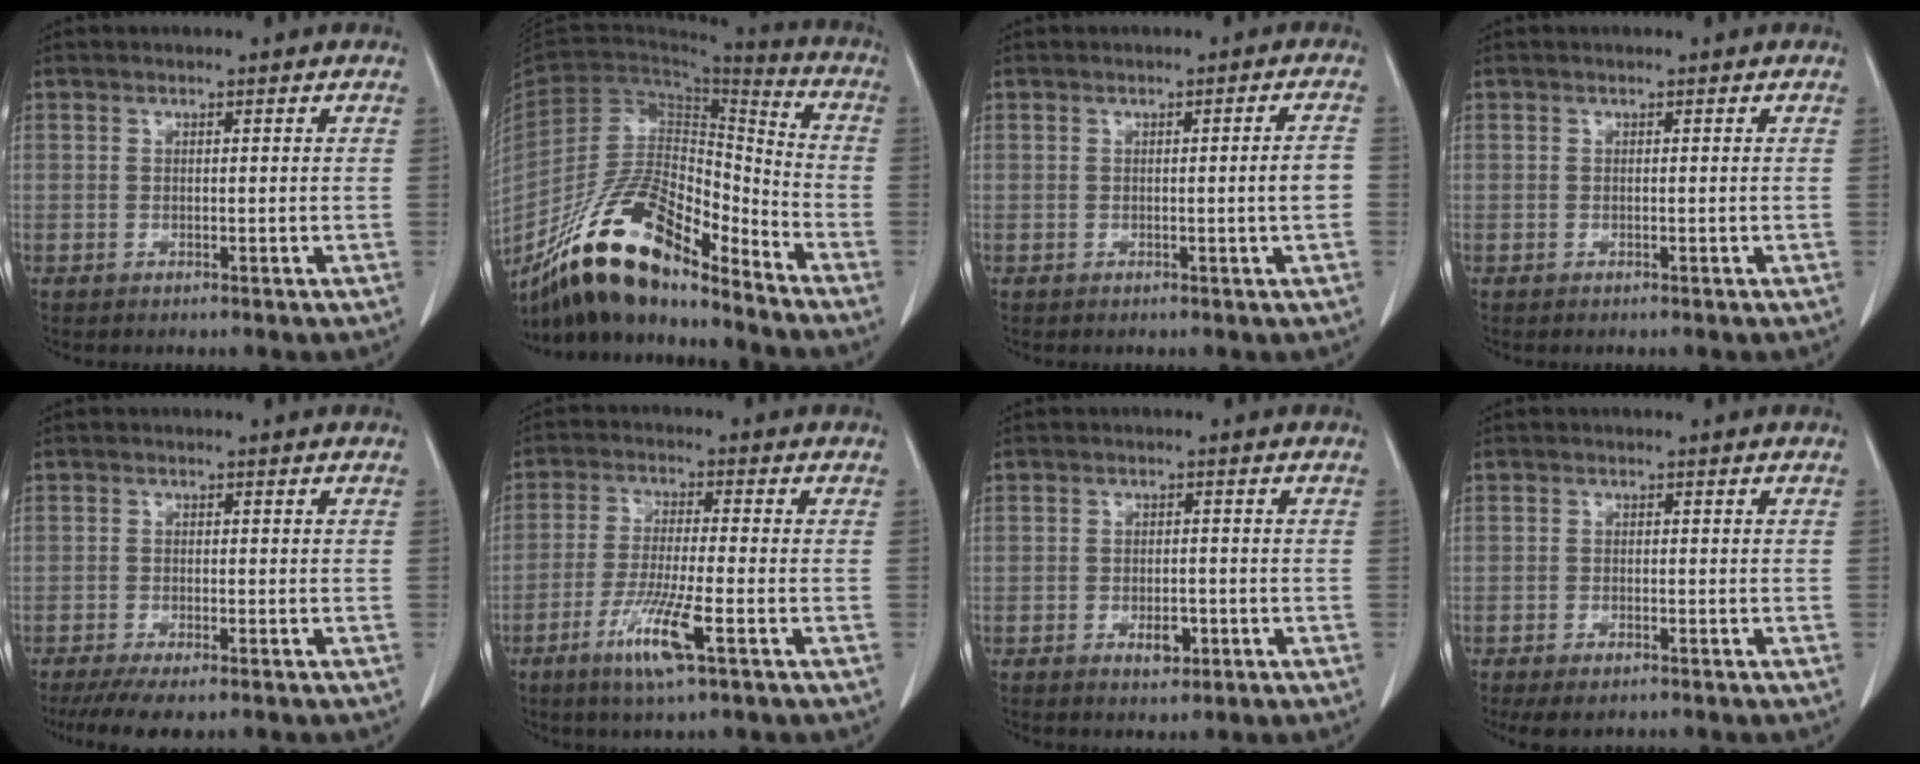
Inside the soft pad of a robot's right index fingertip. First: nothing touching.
{"total": 19.2, "force": [-14.6, 5.3, 11.2], "torque": [-0.215, 0.005, -0.267]}
{"total": 3.0, "force": [-0.4, -0.2, 3.0], "torque": [-0.040, -0.001, -0.005]}
{"total": 0.0}
{"total": 5.6, "force": [-4.2, 1.3, 3.5], "torque": [-0.055, -0.012, -0.068]}
{"total": 8.5, "force": [-4.1, 0.2, 7.5], "torque": [-0.150, -0.018, -0.076]}
{"total": 3.0, "force": [-1.3, 1.5, 2.3], "torque": [-0.033, 0.005, -0.012]}
{"total": 3.3, "force": [-2.4, 1.2, 1.9], "torque": [-0.037, -0.007, -0.034]}